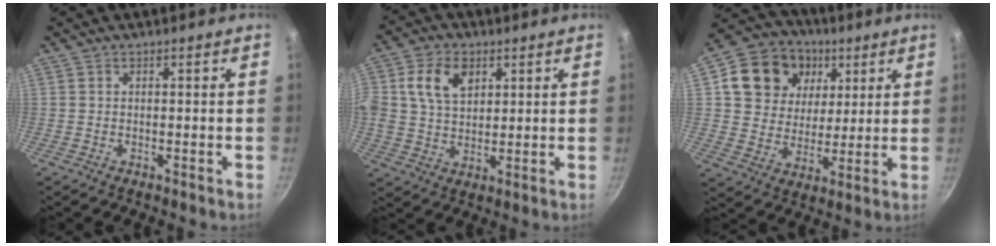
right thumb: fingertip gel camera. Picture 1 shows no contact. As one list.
[{"total": 9.8, "force": [3.4, 6.8, 6.3], "torque": [-0.104, -0.002, 0.058]}, {"total": 16.2, "force": [5.7, 13.3, 7.3], "torque": [-0.106, -0.003, 0.093]}]